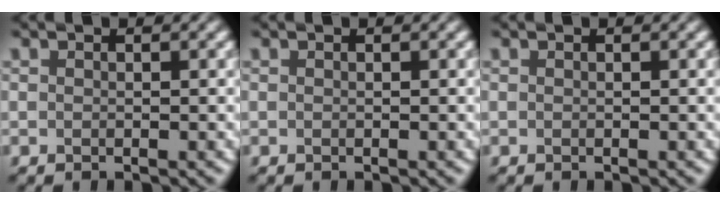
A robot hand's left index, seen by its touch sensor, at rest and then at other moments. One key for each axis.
{"total": 0.0}
{"total": 0.0}